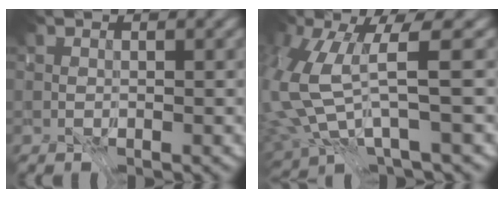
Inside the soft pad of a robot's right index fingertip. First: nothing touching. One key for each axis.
{"total": 5.2, "fx": -2.5, "fy": -0.8, "fz": 4.5, "tx": -0.118, "ty": -0.040, "tz": -0.034}